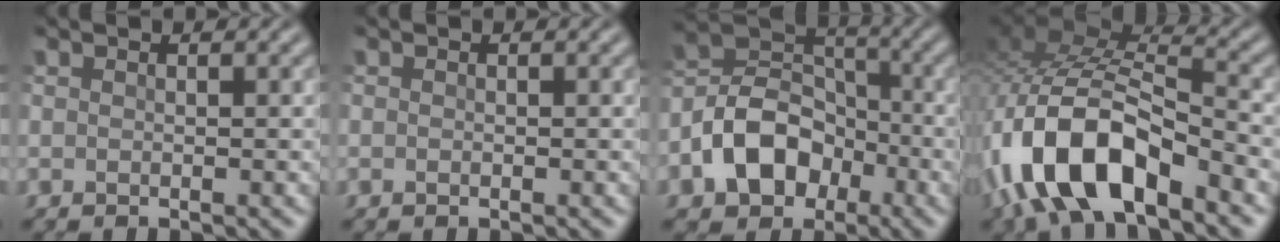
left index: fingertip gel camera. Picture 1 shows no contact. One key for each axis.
{"total": 0.0}
{"total": 7.9, "fx": -3.3, "fy": 5.7, "fz": 4.3, "tx": -0.076, "ty": 0.006, "tz": -0.076}
{"total": 12.1, "fx": -6.0, "fy": 5.8, "fz": 8.8, "tx": -0.170, "ty": 0.002, "tz": -0.115}